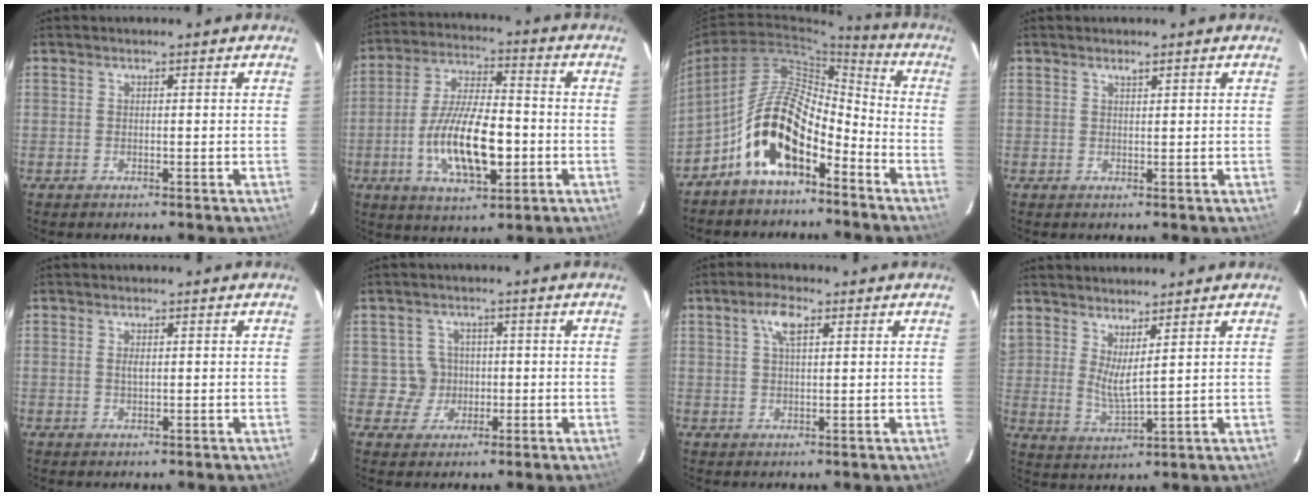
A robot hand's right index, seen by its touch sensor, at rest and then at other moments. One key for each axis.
{"total": 15.3, "fx": -3.8, "fy": 5.8, "fz": 13.6, "tx": -0.266, "ty": -0.003, "tz": -0.065}
{"total": 13.5, "fx": -7.9, "fy": 5.9, "fz": 9.2, "tx": -0.168, "ty": 0.027, "tz": -0.144}
{"total": 0.8, "fx": 0.6, "fy": 0.1, "fz": 0.4, "tx": -0.006, "ty": 0.002, "tz": 0.012}
{"total": 1.2, "fx": 0.2, "fy": 0.7, "fz": 0.9, "tx": -0.017, "ty": 0.001, "tz": 0.003}
{"total": 4.3, "fx": -0.2, "fy": 4.3, "fz": 0.0, "tx": 0.002, "ty": 0.018, "tz": 0.002}
{"total": 4.3, "fx": 1.9, "fy": 1.6, "fz": 3.5, "tx": -0.067, "ty": 0.011, "tz": 0.034}
{"total": 5.8, "fx": 4.2, "fy": 0.7, "fz": 4.0, "tx": -0.070, "ty": -0.007, "tz": 0.074}